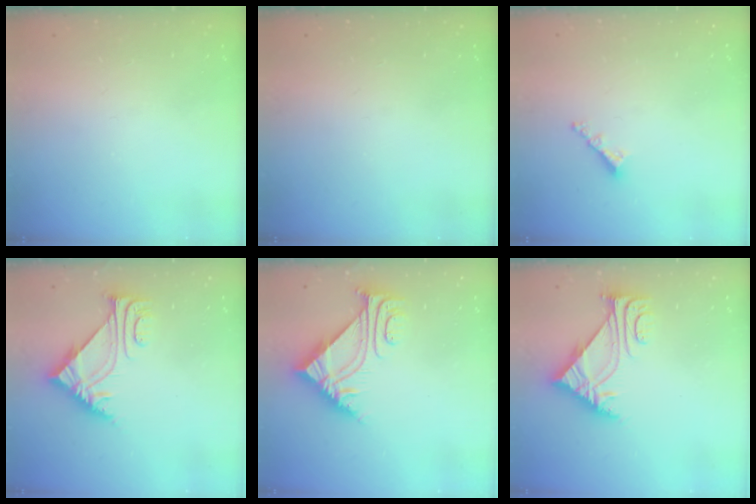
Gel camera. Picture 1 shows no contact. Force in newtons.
{"total": 0.0}
{"total": 2.9, "press": 2.9, "slide": 0.5}
{"total": 6.3, "press": 6.3, "slide": 0.3}
{"total": 6.5, "press": 6.4, "slide": 0.9}
{"total": 5.8, "press": 5.8, "slide": 1.0}